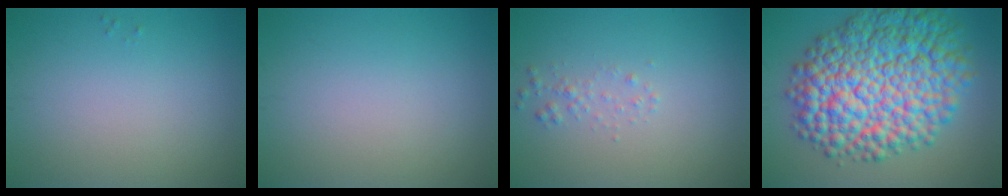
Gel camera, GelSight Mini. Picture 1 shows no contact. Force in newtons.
{"total": 0.0}
{"total": 1.0, "press": 1.0, "slide": 0.1}
{"total": 14.2, "press": 14.2, "slide": 0.2}